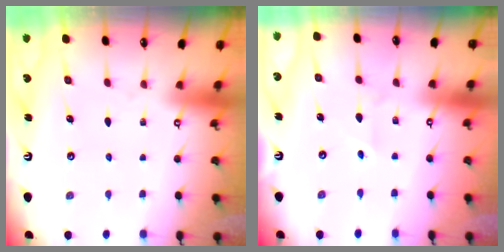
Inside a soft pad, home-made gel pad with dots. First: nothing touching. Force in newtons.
{"total": 1.9, "press": 1.7, "slide": 1.0}